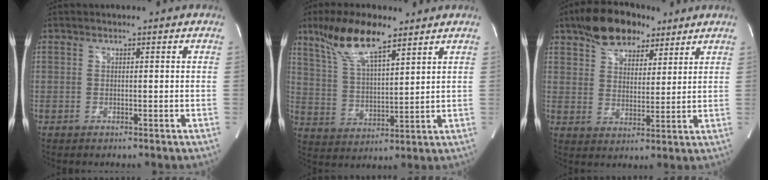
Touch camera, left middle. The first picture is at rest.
{"total": 11.4, "force": [7.9, 2.6, 7.8], "torque": [-0.157, 0.013, 0.153]}
{"total": 10.9, "force": [7.5, 5.7, 5.6], "torque": [-0.092, 0.021, 0.128]}